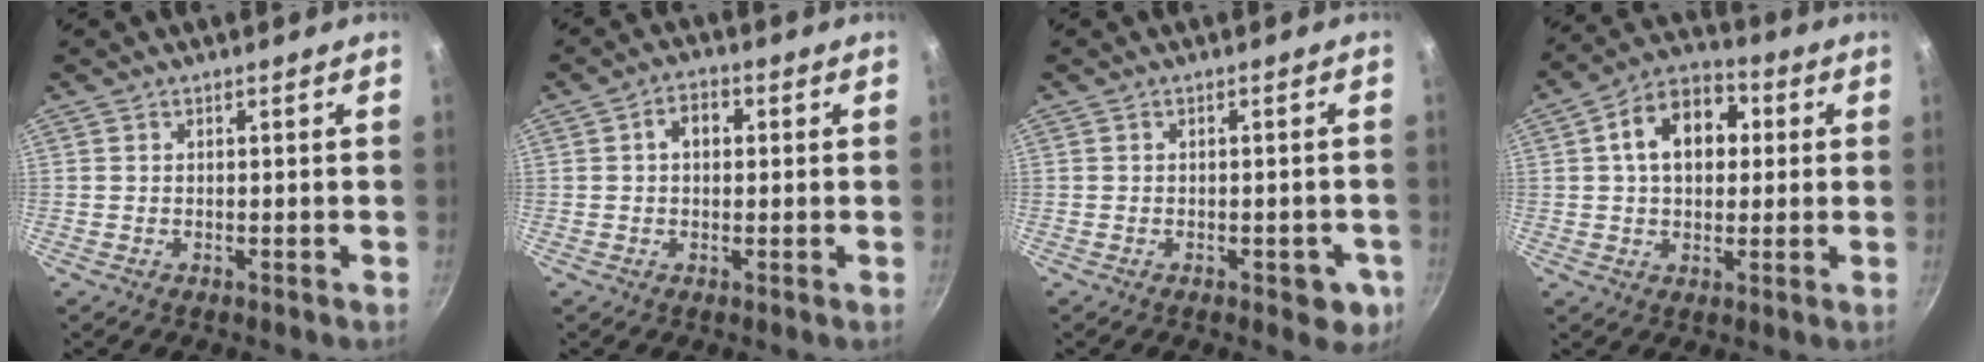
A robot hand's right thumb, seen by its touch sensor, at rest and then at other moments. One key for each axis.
{"total": 4.4, "fx": 0.7, "fy": 3.1, "fz": 3.0, "tx": -0.028, "ty": 0.012, "tz": 0.005}
{"total": 5.0, "fx": -1.8, "fy": 2.8, "fz": 3.8, "tx": -0.018, "ty": 0.014, "tz": -0.016}
{"total": 13.0, "fx": 2.5, "fy": 9.0, "fz": 9.1, "tx": -0.105, "ty": 0.023, "tz": 0.023}